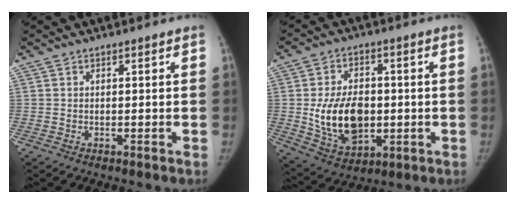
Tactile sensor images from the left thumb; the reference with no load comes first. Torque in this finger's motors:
{"motor_torque": [1.64, 2.27, 0.84, -0.68, 0.48]}